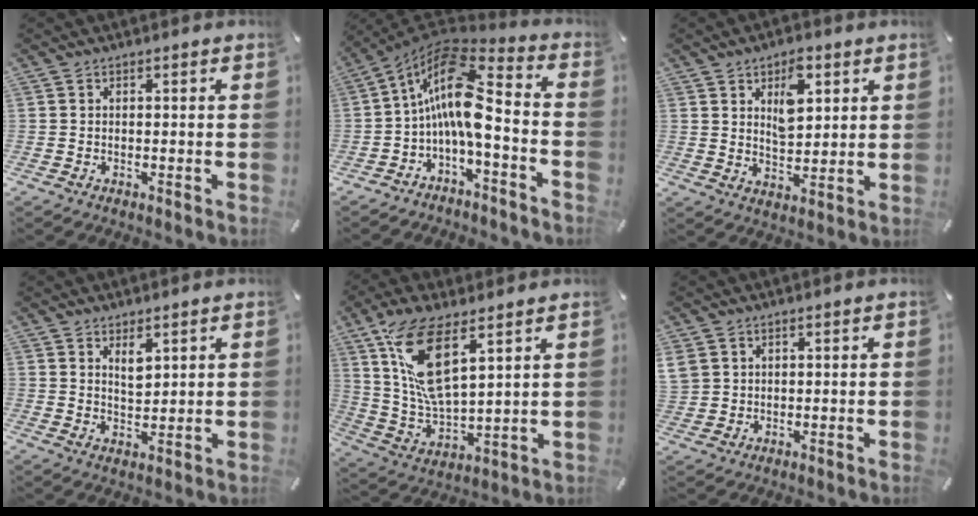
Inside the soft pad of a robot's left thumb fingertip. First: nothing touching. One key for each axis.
{"total": 14.5, "fx": 0.9, "fy": 5.8, "fz": 13.3, "tx": -0.261, "ty": -0.021, "tz": 0.010}
{"total": 8.6, "fx": 4.0, "fy": 5.0, "fz": 5.7, "tx": -0.075, "ty": -0.016, "tz": 0.066}
{"total": 4.3, "fx": 3.0, "fy": 2.2, "fz": 2.2, "tx": -0.035, "ty": -0.014, "tz": 0.052}
{"total": 14.9, "fx": 8.2, "fy": 5.5, "fz": 11.1, "tx": -0.257, "ty": -0.035, "tz": 0.147}
{"total": 3.8, "fx": 2.2, "fy": 3.1, "fz": 0.5, "tx": -0.019, "ty": 0.002, "tz": 0.044}